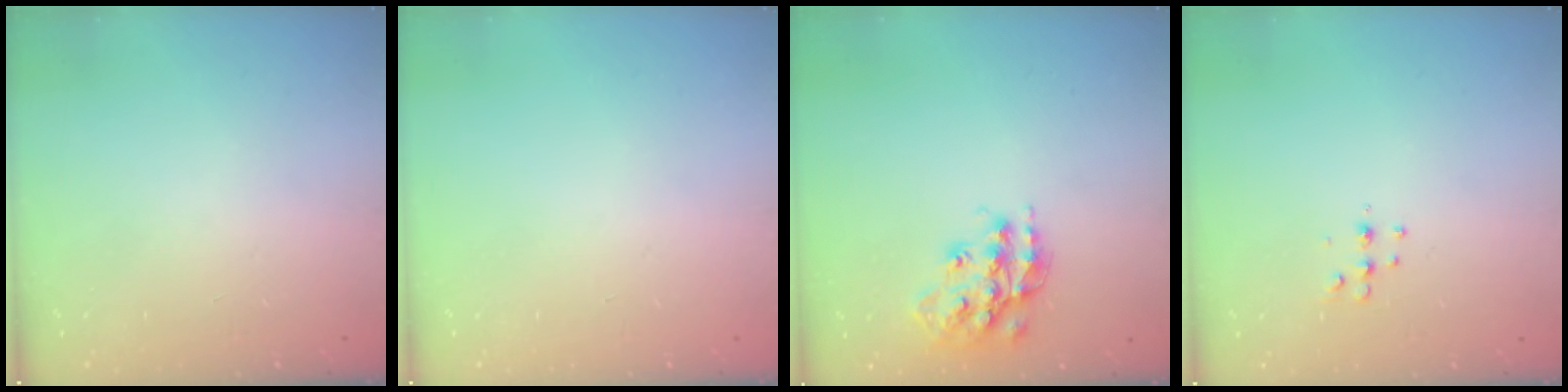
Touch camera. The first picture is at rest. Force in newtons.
{"total": 0.0}
{"total": 16.3, "press": 16.3, "slide": 0.8}
{"total": 5.2, "press": 5.0, "slide": 1.1}